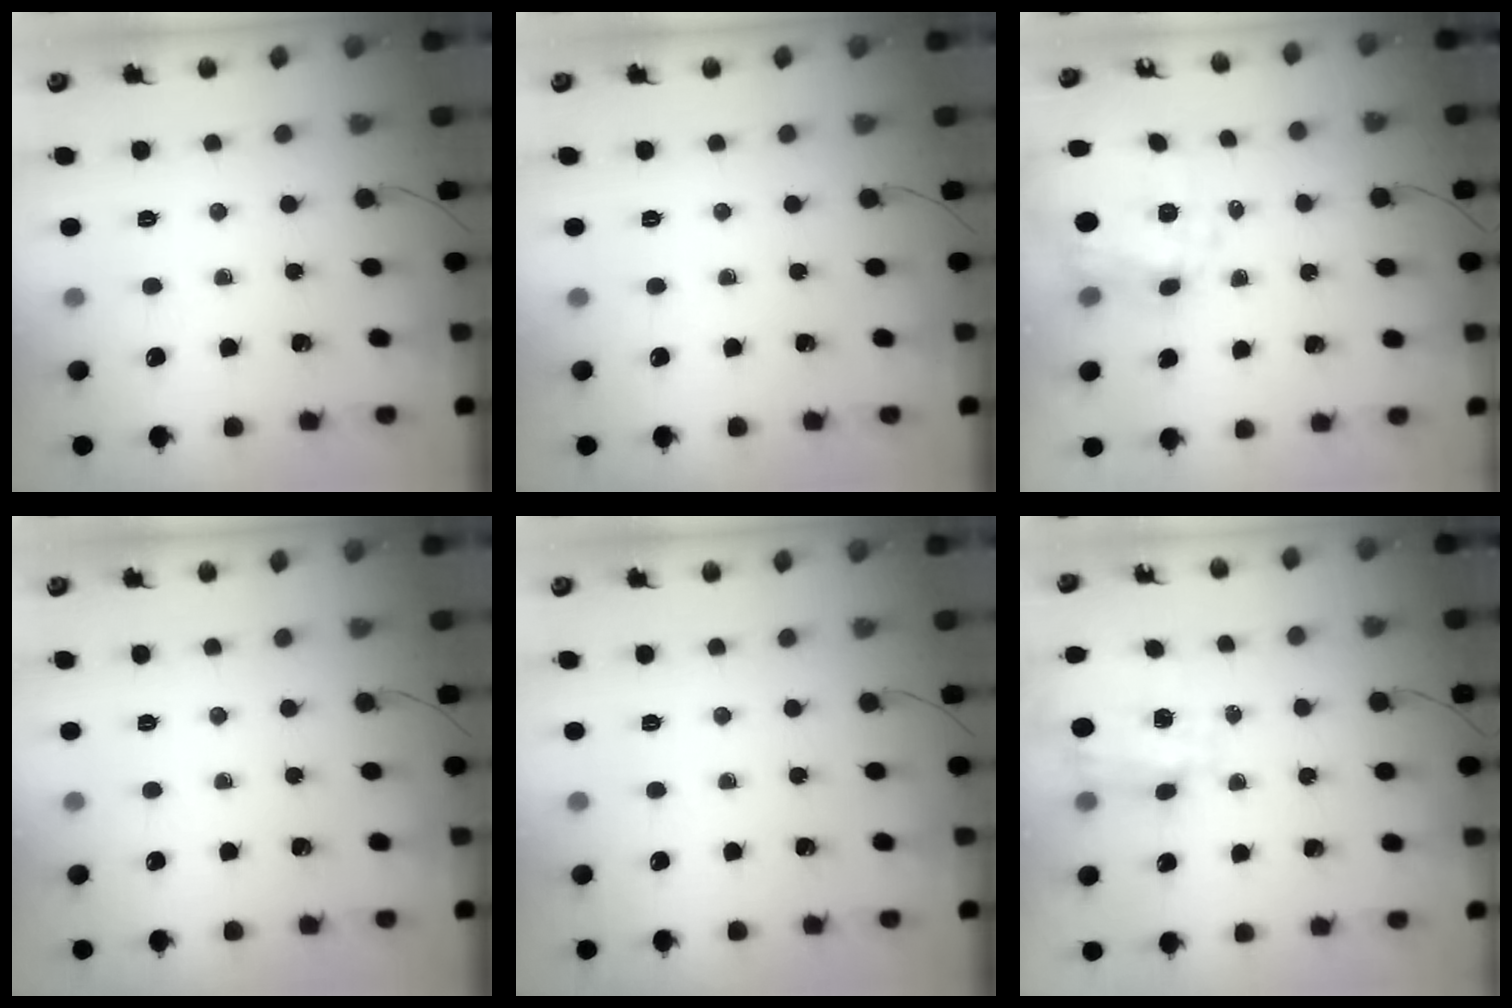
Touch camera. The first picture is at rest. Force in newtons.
{"total": 0.0}
{"total": 12.9, "press": 12.5, "slide": 3.3}
{"total": 0.0}
{"total": 0.0}
{"total": 3.5, "press": 3.3, "slide": 1.1}